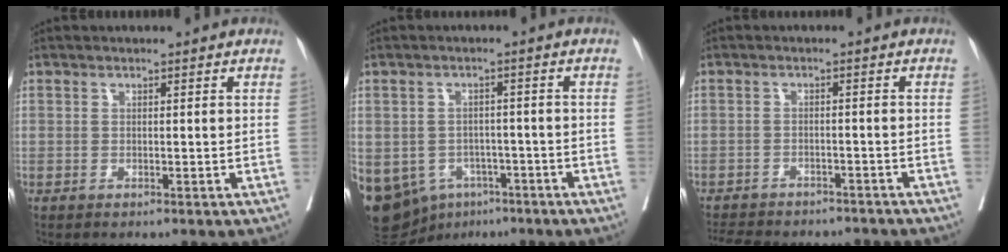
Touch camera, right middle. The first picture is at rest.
{"total": 20.1, "force": [-9.3, 15.7, 8.6], "torque": [-0.270, -0.005, -0.125]}
{"total": 13.2, "force": [-11.8, 4.2, 4.3], "torque": [-0.091, 0.002, -0.150]}